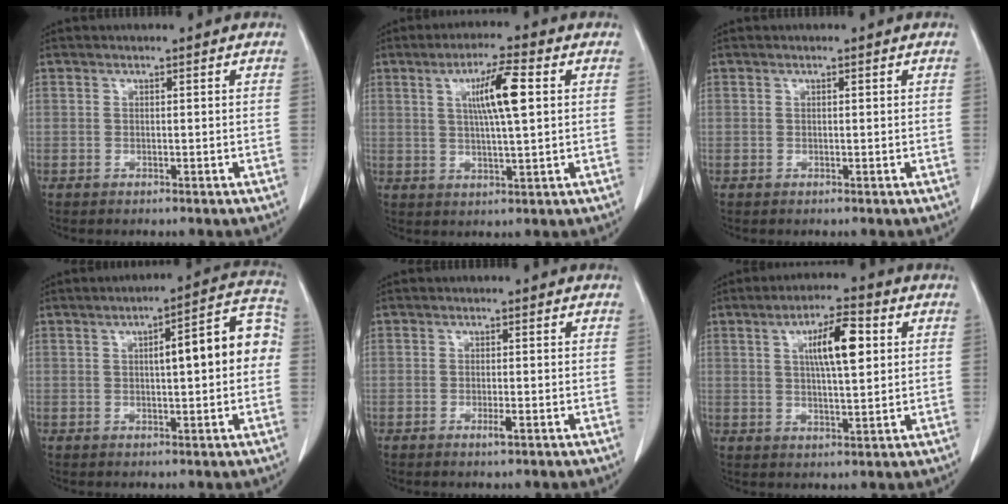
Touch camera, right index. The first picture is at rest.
{"total": 7.9, "force": [2.0, 0.4, 7.6], "torque": [-0.135, 0.004, 0.034]}
{"total": 0.0}
{"total": 10.2, "force": [0.6, 2.2, 9.9], "torque": [-0.129, 0.037, 0.007]}
{"total": 1.5, "force": [-0.7, 0.2, 1.3], "torque": [-0.022, -0.002, -0.011]}
{"total": 8.4, "force": [2.4, 1.7, 7.9], "torque": [-0.133, 0.009, 0.041]}